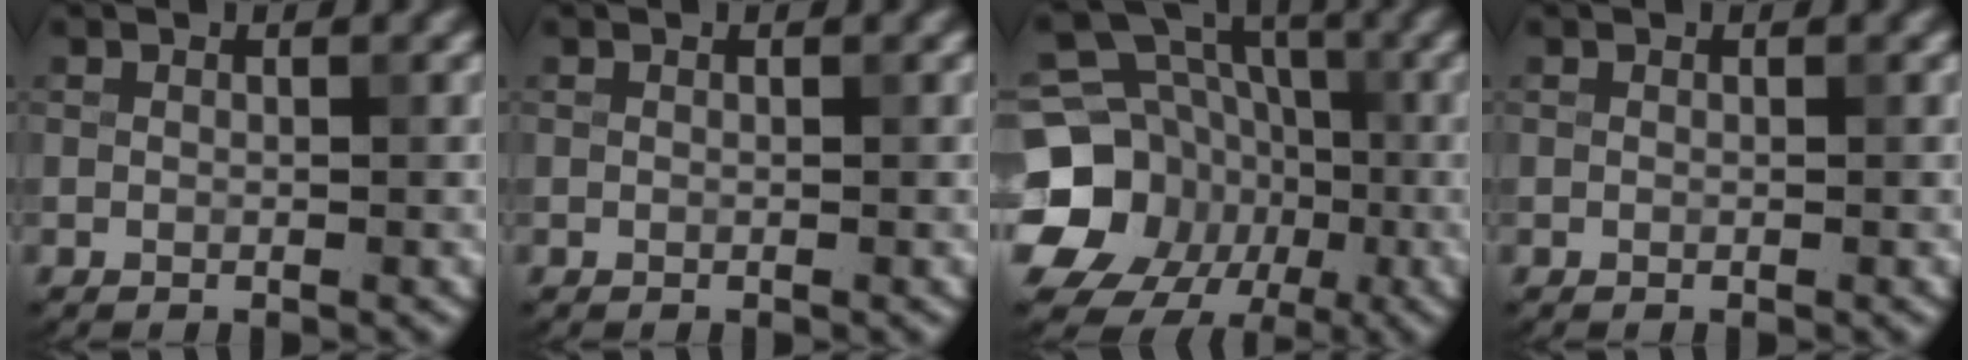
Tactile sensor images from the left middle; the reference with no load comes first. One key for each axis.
{"total": 0.0}
{"total": 16.1, "fx": -3.6, "fy": 14.4, "fz": 6.2, "tx": -0.148, "ty": -0.023, "tz": -0.072}
{"total": 0.0}